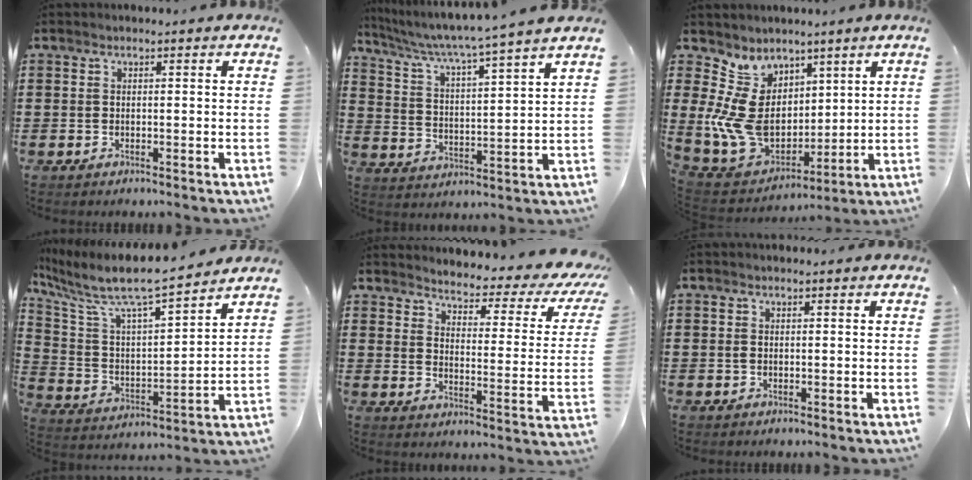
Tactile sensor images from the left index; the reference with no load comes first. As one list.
[{"total": 4.6, "force": [4.0, -1.1, 2.1], "torque": [-0.063, -0.039, 0.056]}, {"total": 11.5, "force": [2.2, 9.2, 6.6], "torque": [-0.202, -0.024, 0.046]}, {"total": 8.3, "force": [7.3, 0.8, 3.8], "torque": [-0.110, -0.057, 0.118]}, {"total": 3.4, "force": [3.0, 0.3, 1.4], "torque": [-0.041, -0.031, 0.041]}, {"total": 0.5, "force": [-0.3, 0.4, 0.2], "torque": [-0.013, -0.001, -0.008]}]